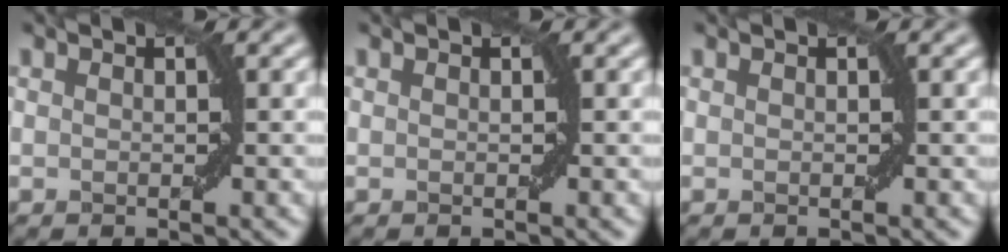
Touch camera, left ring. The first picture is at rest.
{"total": 0.0}
{"total": 0.0}